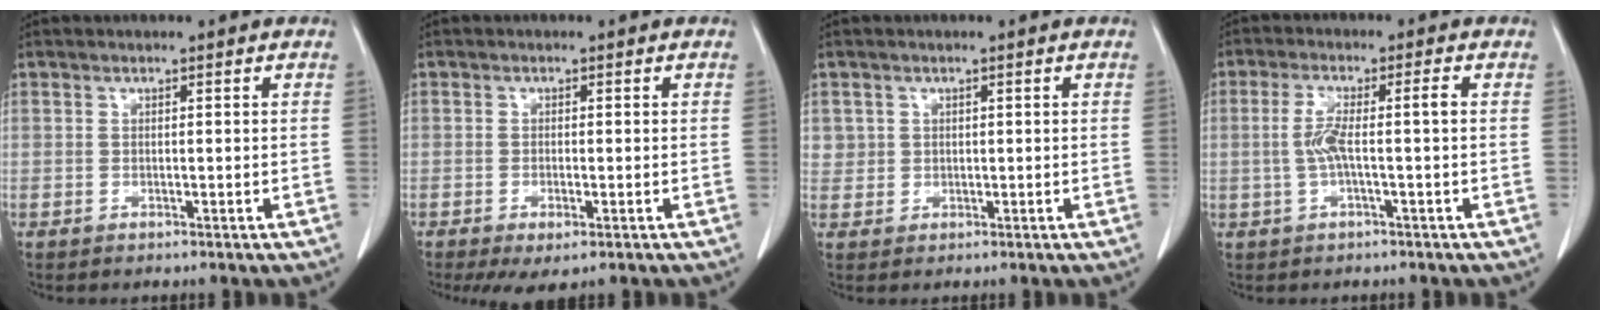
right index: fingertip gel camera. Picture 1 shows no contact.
{"total": 3.7, "force": [-1.8, 1.0, 3.0], "torque": [-0.048, -0.009, -0.019]}
{"total": 1.9, "force": [0.6, 1.8, 0.0], "torque": [0.014, 0.003, 0.006]}
{"total": 4.8, "force": [-0.4, 0.2, 4.7], "torque": [-0.103, 0.018, -0.006]}